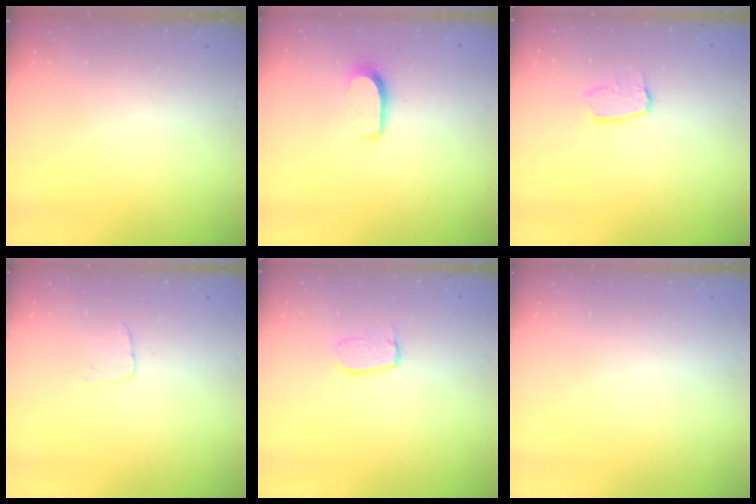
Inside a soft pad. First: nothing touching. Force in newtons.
{"total": 6.5, "press": 6.4, "slide": 0.6}
{"total": 6.8, "press": 6.8, "slide": 0.5}
{"total": 3.7, "press": 3.7, "slide": 0.2}
{"total": 7.0, "press": 7.0, "slide": 0.5}
{"total": 0.0}